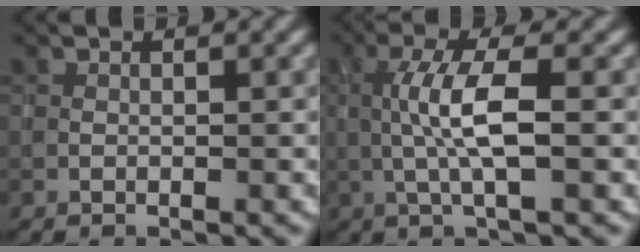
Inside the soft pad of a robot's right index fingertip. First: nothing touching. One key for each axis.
{"total": 4.6, "fx": 0.0, "fy": 0.7, "fz": 4.5, "tx": -0.094, "ty": 0.006, "tz": -0.003}